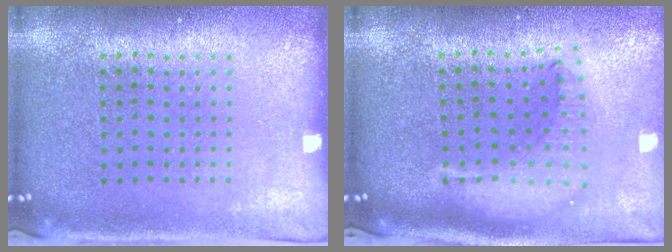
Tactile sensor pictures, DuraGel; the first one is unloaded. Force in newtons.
{"total": 2.3, "press": 1.7, "slide": 1.5}